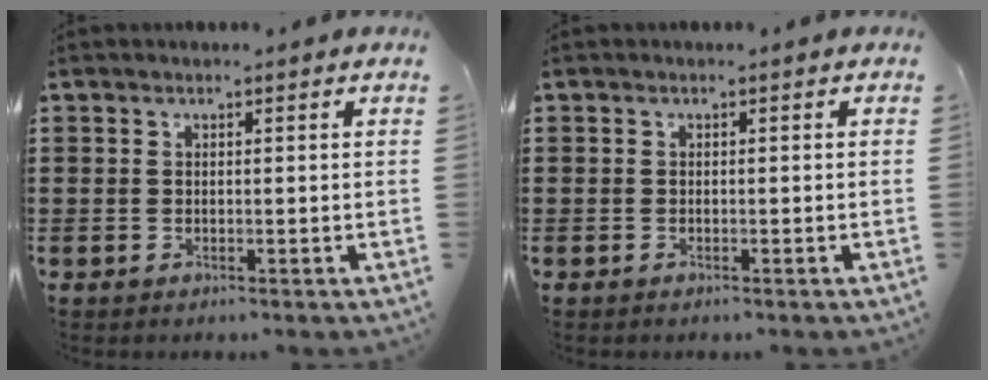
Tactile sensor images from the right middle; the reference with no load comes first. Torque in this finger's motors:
{"motor_torque": [-0.61, 0.37, 0.09, 0.01]}